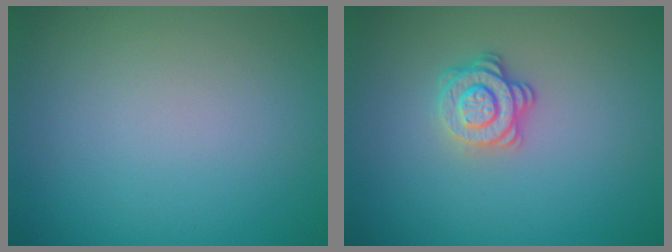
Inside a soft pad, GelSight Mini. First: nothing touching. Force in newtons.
{"total": 2.8, "press": 2.5, "slide": 1.3}